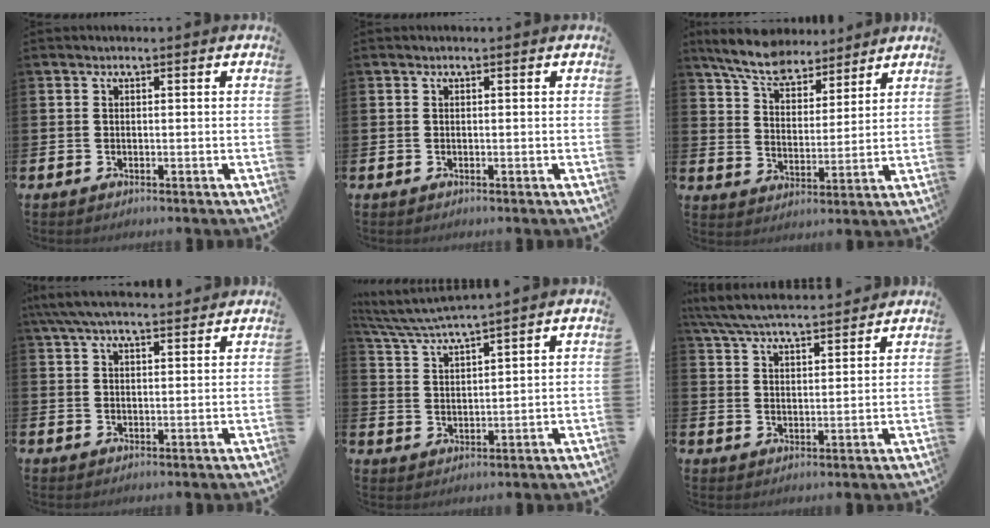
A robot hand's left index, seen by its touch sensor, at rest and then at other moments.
{"total": 0.0}
{"total": 7.4, "force": [6.9, 2.1, 1.7], "torque": [-0.054, -0.035, 0.122]}
{"total": 5.4, "force": [4.8, 1.1, 2.1], "torque": [-0.047, -0.015, 0.088]}
{"total": 4.4, "force": [4.3, -0.6, 1.0], "torque": [-0.039, -0.027, 0.074]}
{"total": 6.4, "force": [6.2, 0.5, 1.5], "torque": [-0.049, -0.034, 0.111]}